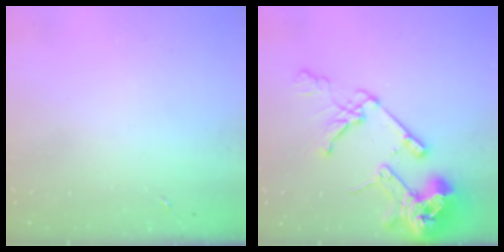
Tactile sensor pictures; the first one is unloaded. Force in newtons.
{"total": 18.6, "press": 18.4, "slide": 2.4}